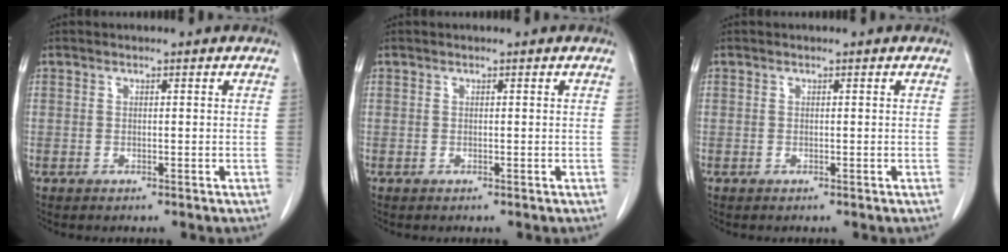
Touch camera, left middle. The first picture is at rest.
{"total": 0.0}
{"total": 0.0}